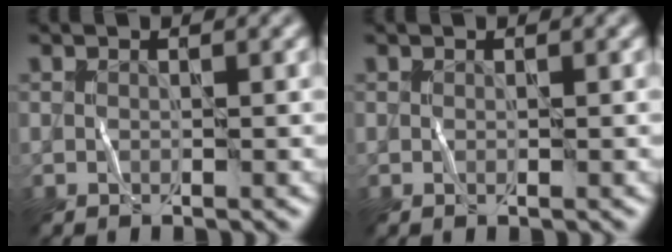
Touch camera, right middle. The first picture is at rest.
{"total": 0.0}